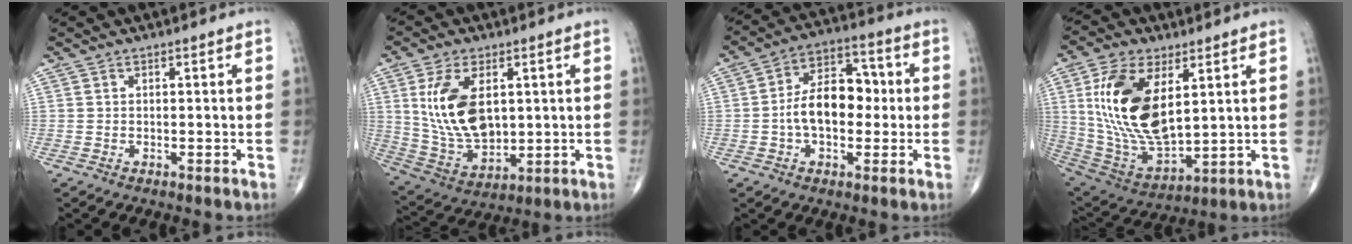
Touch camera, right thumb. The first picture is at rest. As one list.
[{"total": 14.9, "force": [3.1, 8.6, 11.8], "torque": [-0.215, -0.015, 0.074]}, {"total": 12.2, "force": [-0.6, 7.6, 9.5], "torque": [-0.134, 0.034, -0.020]}, {"total": 19.9, "force": [5.1, 10.1, 16.4], "torque": [-0.312, -0.026, 0.109]}]